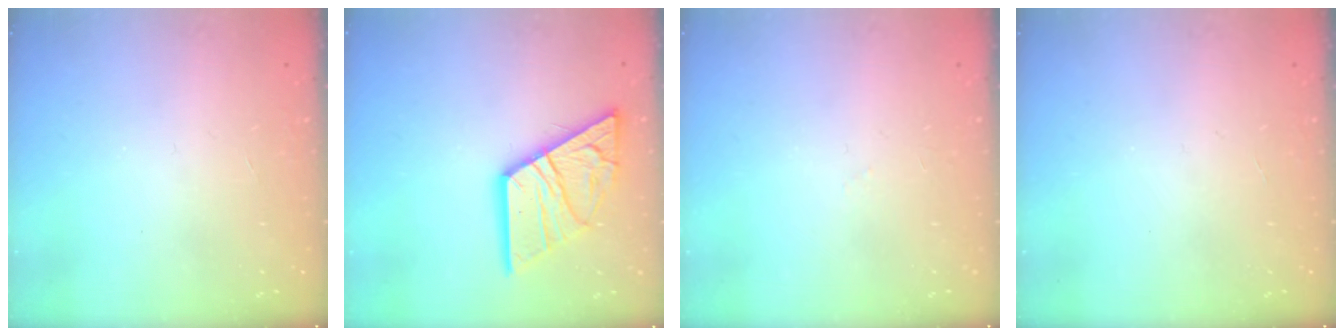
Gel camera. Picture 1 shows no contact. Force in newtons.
{"total": 19.5, "press": 19.4, "slide": 1.9}
{"total": 2.6, "press": 2.5, "slide": 0.5}
{"total": 0.0}